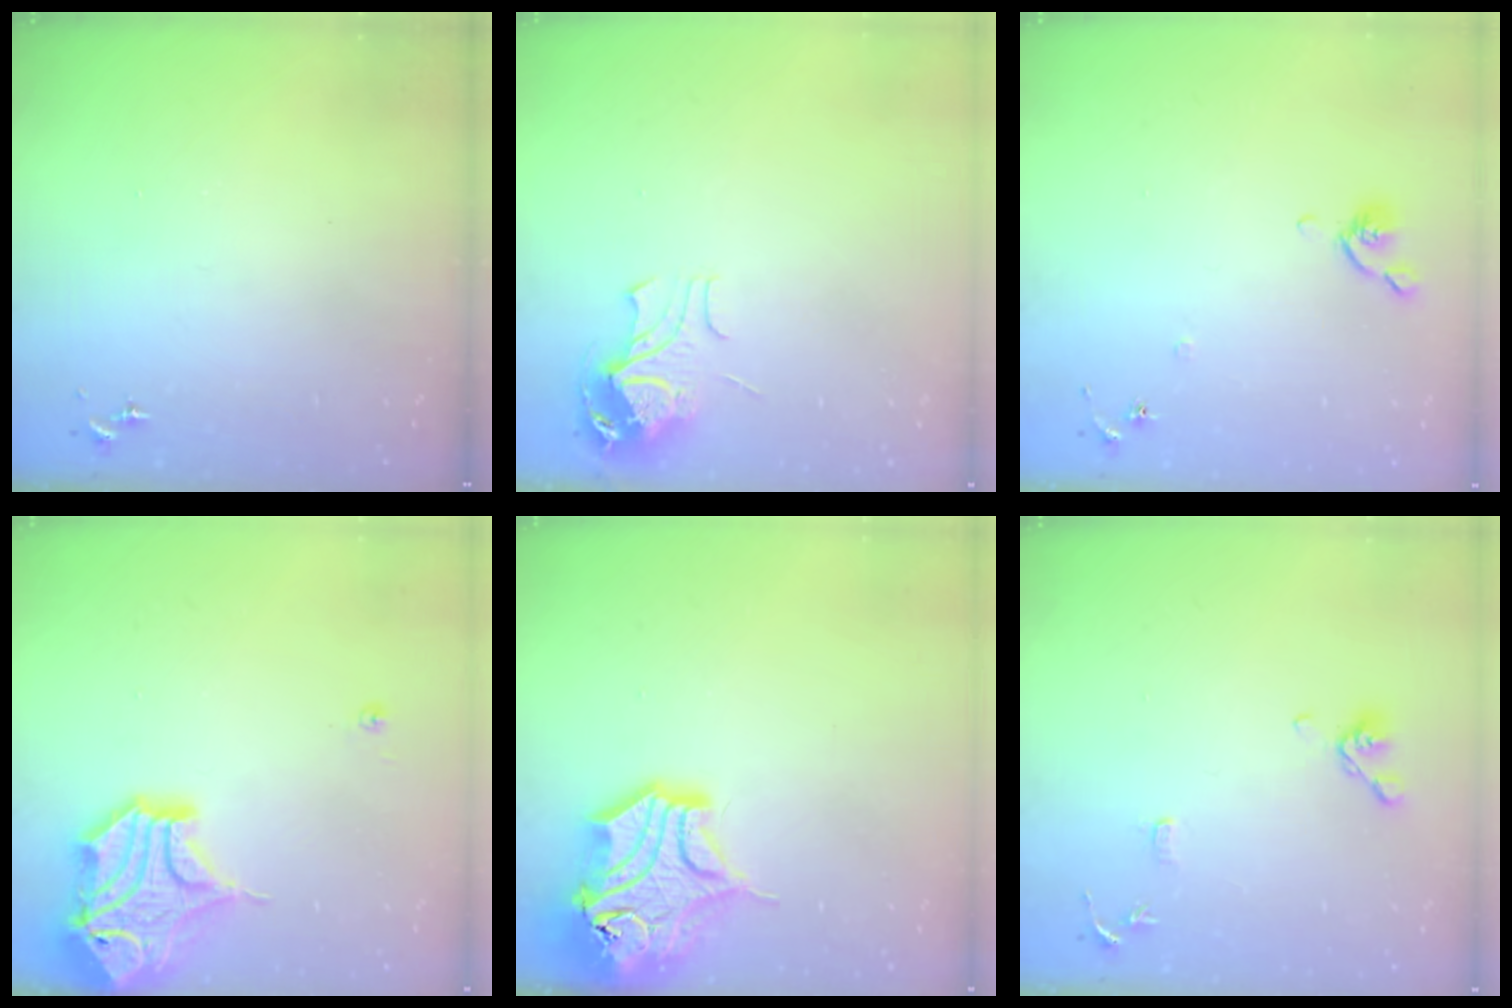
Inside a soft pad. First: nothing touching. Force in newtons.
{"total": 9.5, "press": 9.5, "slide": 1.1}
{"total": 6.2, "press": 6.2, "slide": 0.8}
{"total": 18.1, "press": 17.9, "slide": 2.5}
{"total": 16.7, "press": 16.5, "slide": 2.5}
{"total": 10.5, "press": 10.4, "slide": 1.9}